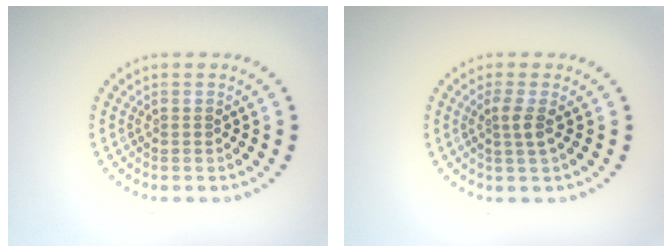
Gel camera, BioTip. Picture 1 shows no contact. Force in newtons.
{"total": 1.8, "press": 1.3, "slide": 1.2}